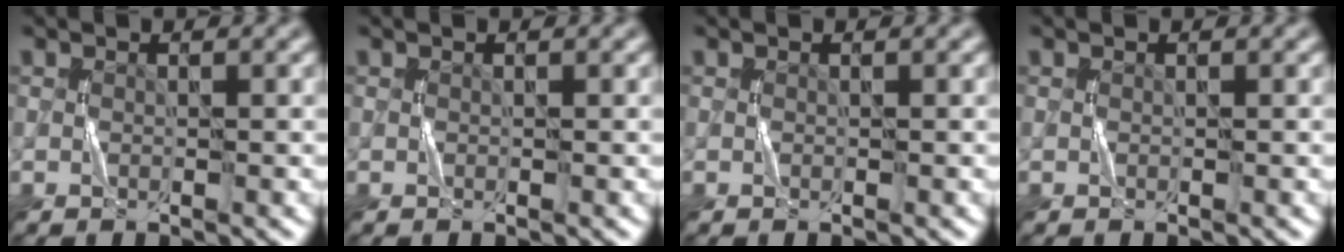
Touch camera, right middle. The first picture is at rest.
{"total": 0.0}
{"total": 0.0}
{"total": 0.0}